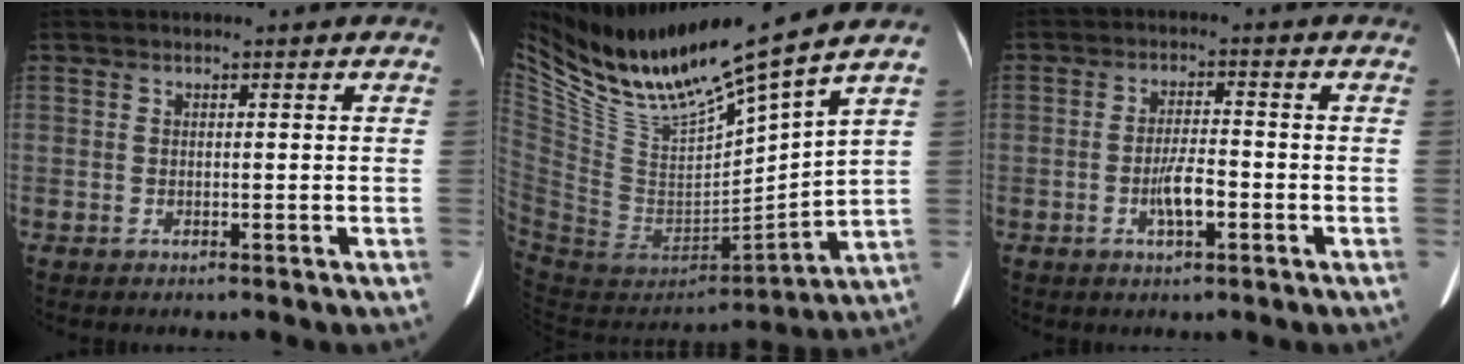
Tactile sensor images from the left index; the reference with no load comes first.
{"total": 21.0, "force": [18.0, 0.7, 10.7], "torque": [-0.202, -0.028, 0.343]}
{"total": 4.1, "force": [-1.6, 0.9, 3.7], "torque": [-0.070, 0.000, -0.029]}